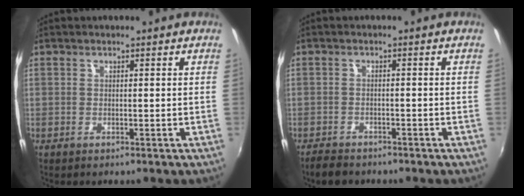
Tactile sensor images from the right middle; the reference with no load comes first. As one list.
[{"total": 4.1, "force": [-3.6, 1.7, 1.2], "torque": [-0.041, -0.011, -0.063]}]